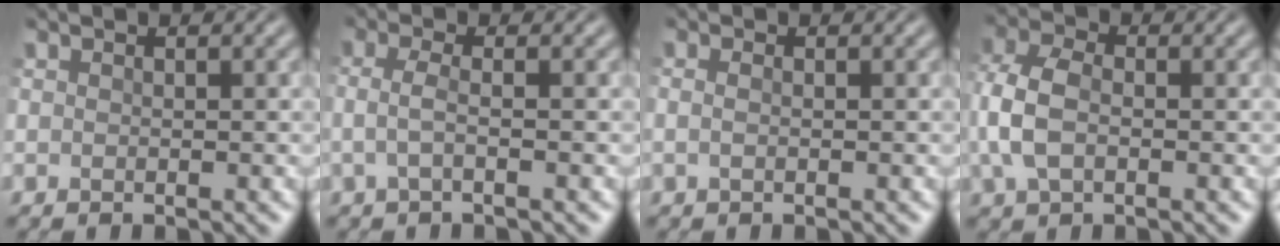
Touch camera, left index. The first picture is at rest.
{"total": 2.2, "force": [-0.2, 0.8, 2.0], "torque": [-0.041, -0.001, -0.010]}
{"total": 1.1, "force": [0.1, 0.6, 0.9], "torque": [-0.018, -0.005, -0.006]}
{"total": 5.0, "force": [-0.4, 3.3, 3.7], "torque": [-0.097, 0.004, -0.017]}